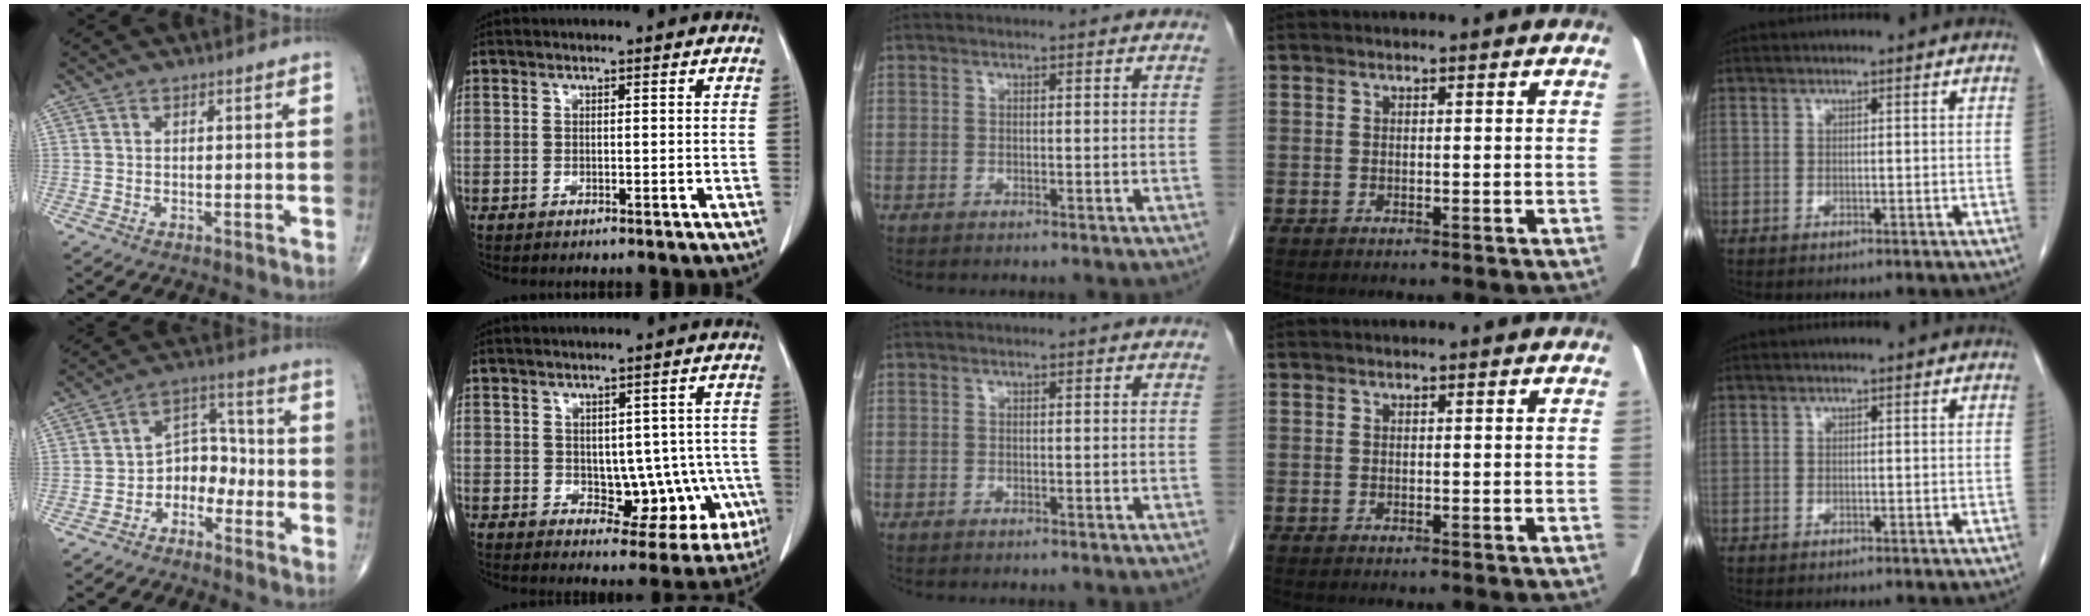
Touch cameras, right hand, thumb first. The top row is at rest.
{"thumb": {"total": 7.3, "force": [-3.3, 5.4, 3.8], "torque": [-0.027, 0.052, -0.069]}, "index": {"total": 9.3, "force": [-1.4, 5.4, 7.4], "torque": [-0.072, 0.015, -0.001]}}